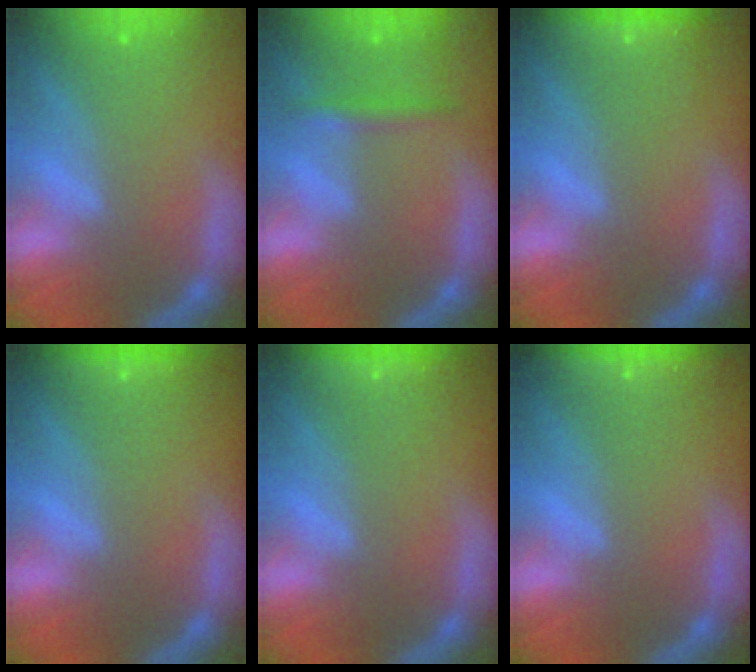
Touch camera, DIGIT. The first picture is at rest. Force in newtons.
{"total": 1.9}
{"total": 3.0}
{"total": 1.9}
{"total": 2.4}
{"total": 4.0}